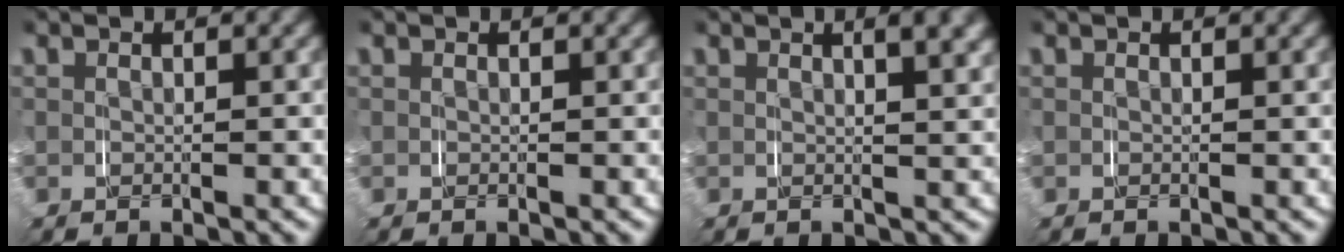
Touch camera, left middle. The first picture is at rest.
{"total": 0.0}
{"total": 3.0, "force": [1.8, 0.3, 2.4], "torque": [-0.027, 0.007, 0.026]}
{"total": 0.0}